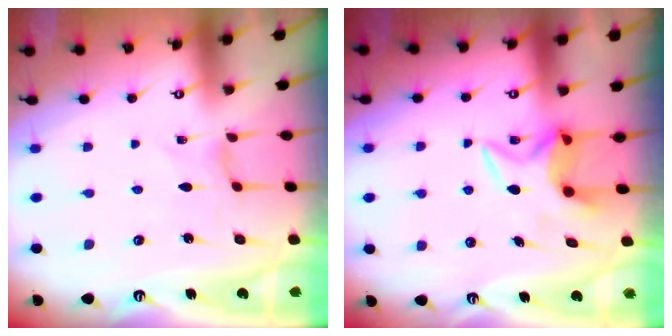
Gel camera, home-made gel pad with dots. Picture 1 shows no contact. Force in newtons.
{"total": 7.1, "press": 7.1, "slide": 0.3}